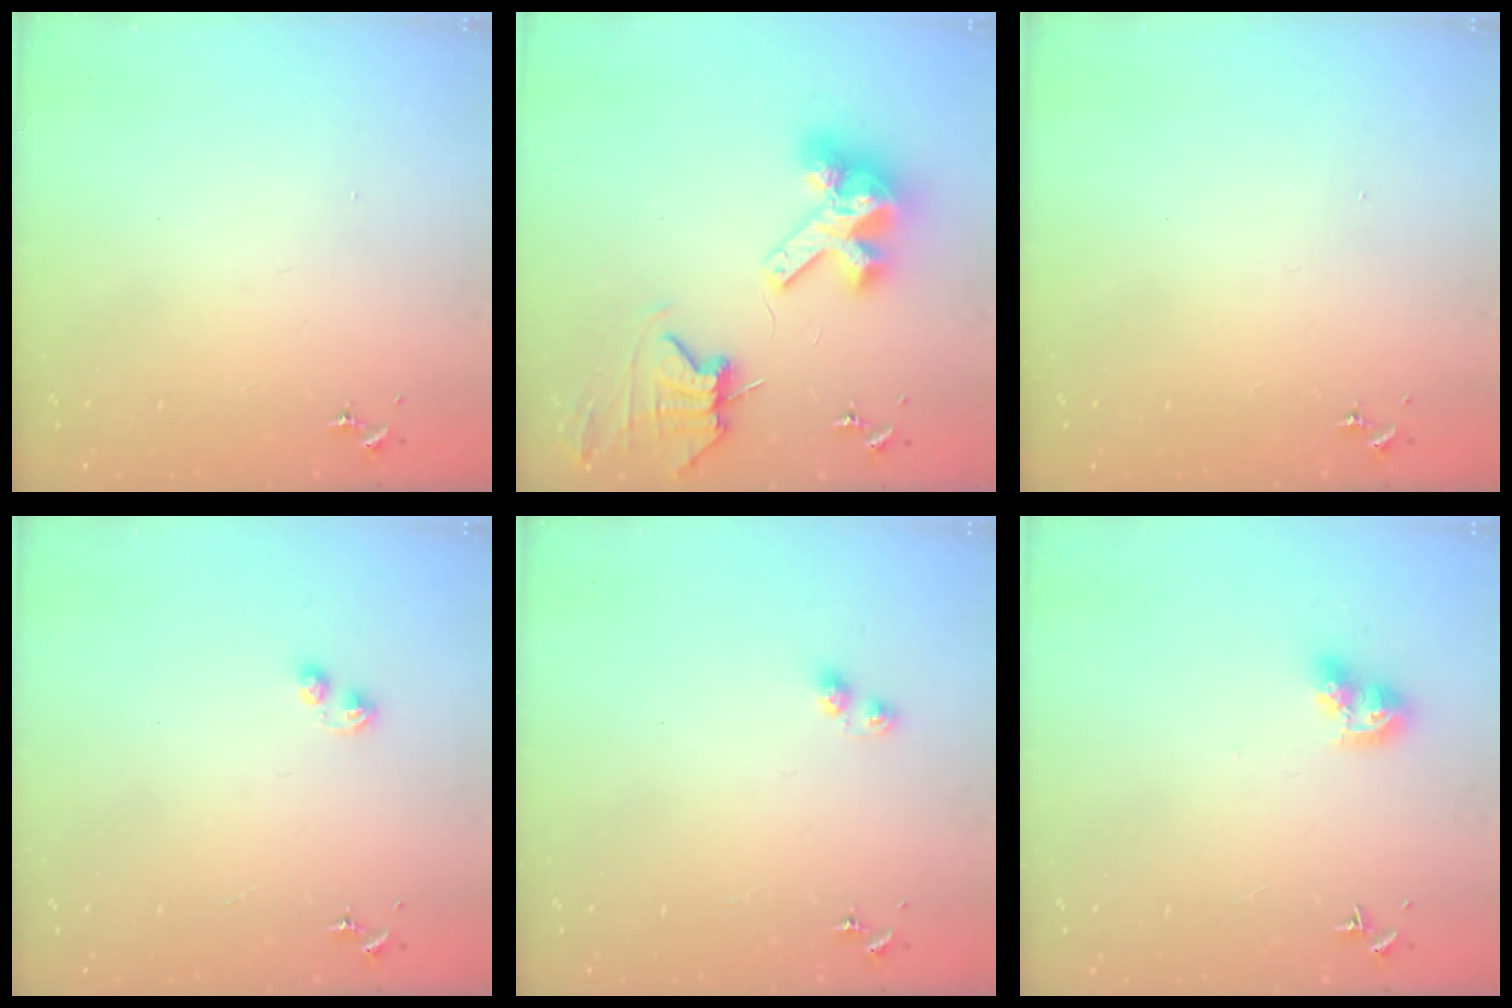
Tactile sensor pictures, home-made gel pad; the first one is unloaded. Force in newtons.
{"total": 13.1, "press": 12.9, "slide": 1.8}
{"total": 0.0}
{"total": 2.9, "press": 2.9, "slide": 0.4}
{"total": 4.2, "press": 4.2, "slide": 0.5}
{"total": 9.3, "press": 9.2, "slide": 1.2}